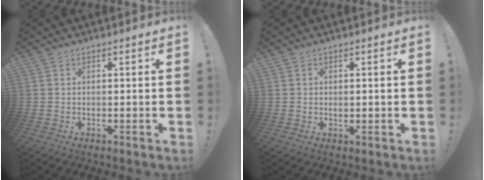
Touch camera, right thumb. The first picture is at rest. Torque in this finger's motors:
{"motor_torque": [0.01, -0.08, -0.22, 0.35, 0.01]}